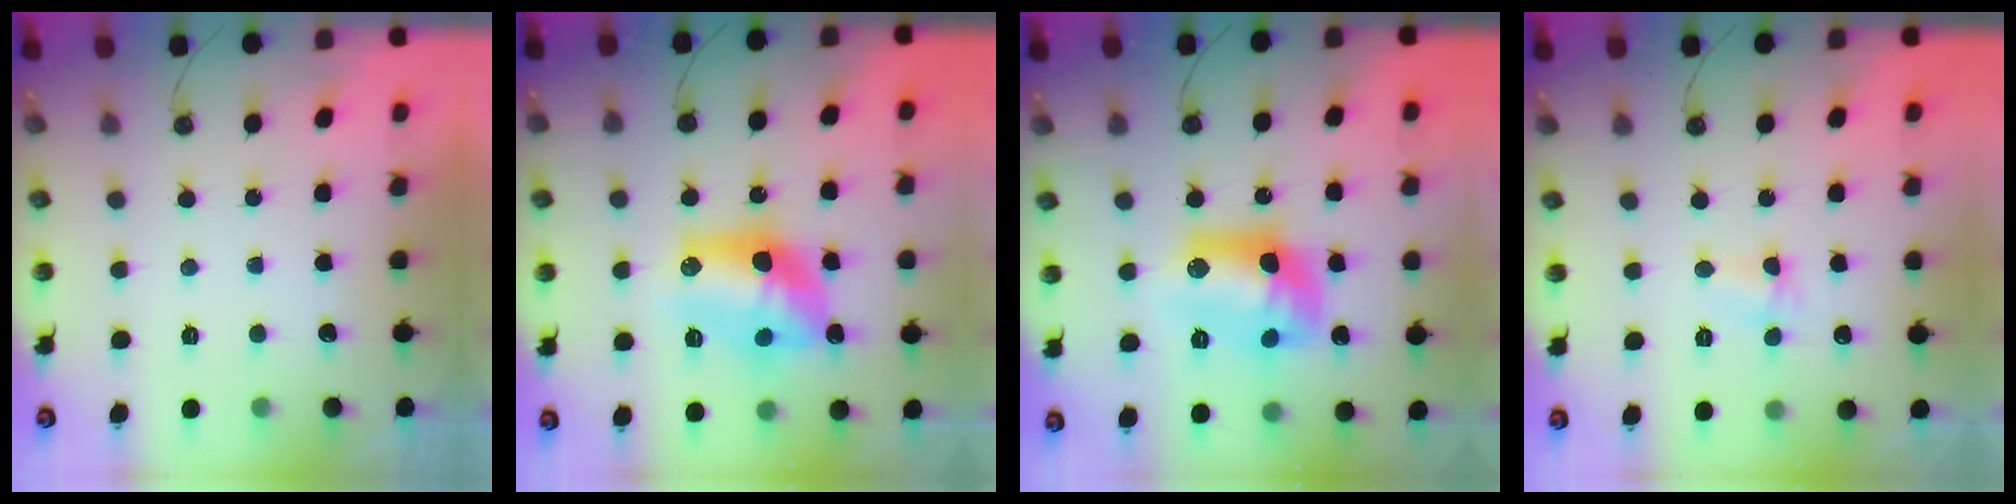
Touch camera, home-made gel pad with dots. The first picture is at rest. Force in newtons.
{"total": 13.7, "press": 13.6, "slide": 0.9}
{"total": 12.2, "press": 12.2, "slide": 0.7}
{"total": 2.8, "press": 2.6, "slide": 1.0}